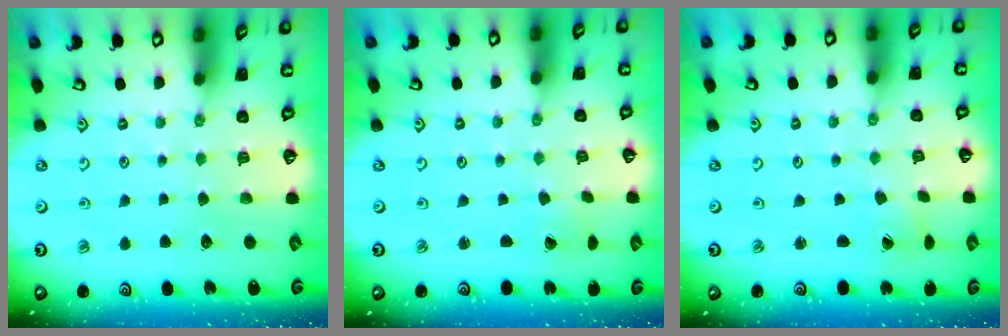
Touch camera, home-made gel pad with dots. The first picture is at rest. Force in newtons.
{"total": 0.0}
{"total": 0.8, "press": 0.8, "slide": 0.0}